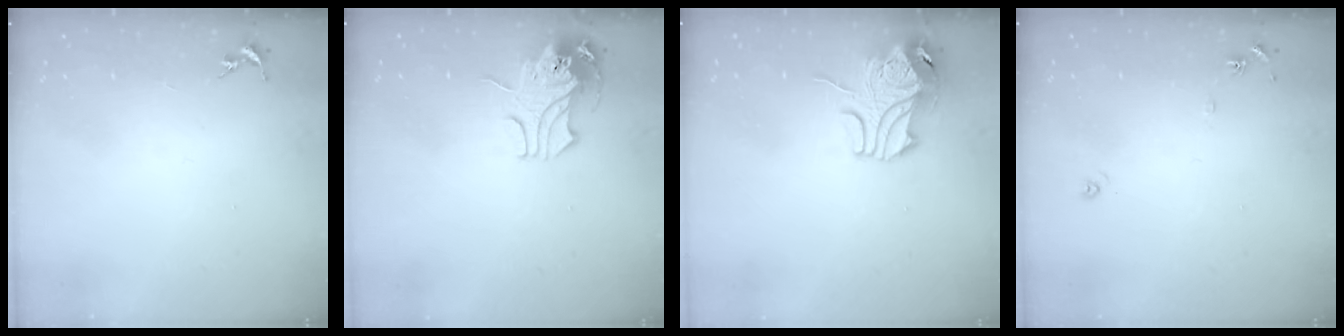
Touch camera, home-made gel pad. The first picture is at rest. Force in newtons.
{"total": 11.0, "press": 10.9, "slide": 1.5}
{"total": 10.5, "press": 10.4, "slide": 1.5}
{"total": 5.8, "press": 5.8, "slide": 0.6}